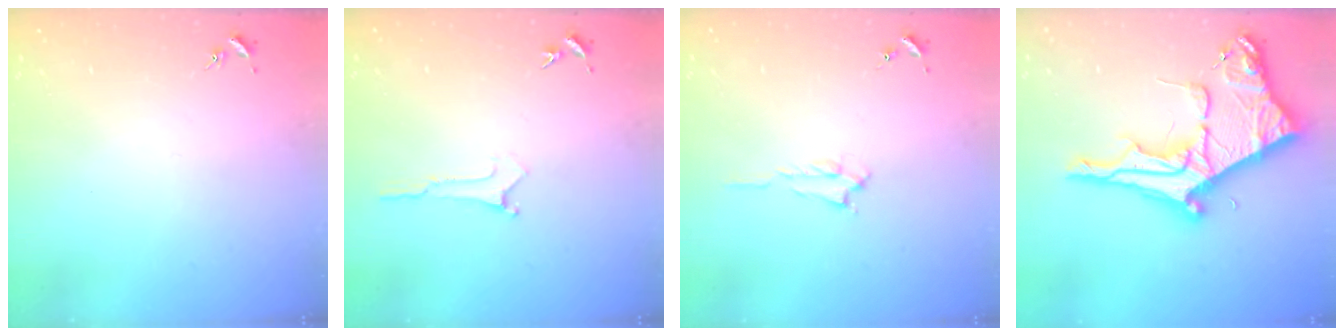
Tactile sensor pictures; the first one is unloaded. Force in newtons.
{"total": 0.0}
{"total": 0.7, "press": 0.6, "slide": 0.2}
{"total": 11.6, "press": 11.6, "slide": 1.1}